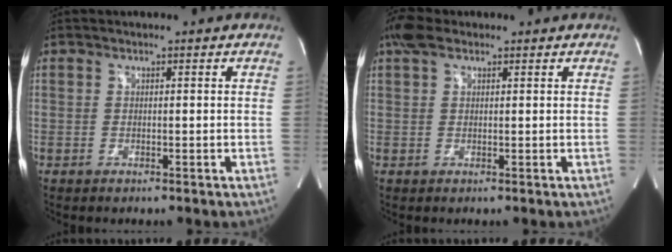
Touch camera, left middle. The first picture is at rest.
{"total": 3.6, "force": [2.3, 1.8, 2.1], "torque": [-0.053, 0.031, 0.048]}